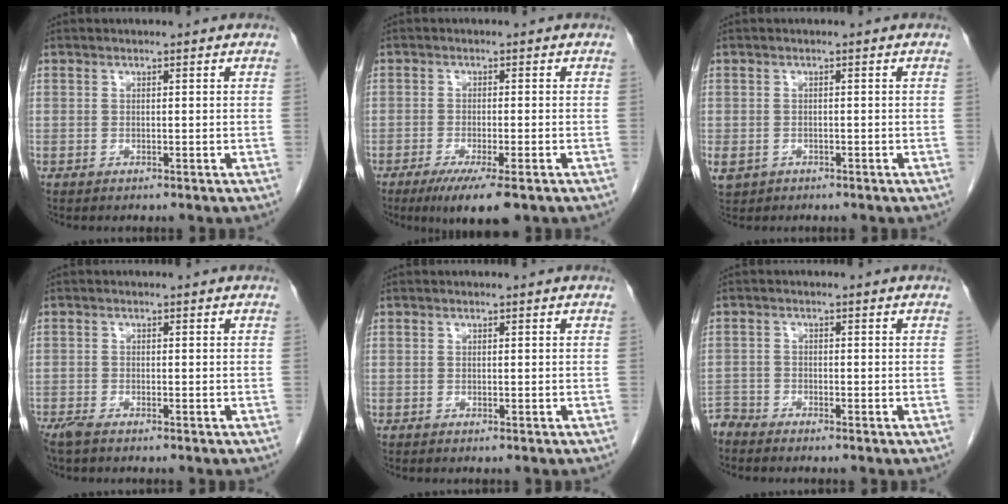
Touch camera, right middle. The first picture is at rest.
{"total": 6.3, "force": [-3.9, 1.0, 4.8], "torque": [-0.075, -0.015, -0.060]}
{"total": 4.0, "force": [-2.0, 3.2, 1.2], "torque": [-0.027, -0.002, -0.029]}
{"total": 2.1, "force": [-1.7, 0.3, 1.2], "torque": [-0.030, -0.007, -0.036]}
{"total": 0.0}
{"total": 2.4, "force": [-2.3, 0.0, -0.4], "torque": [0.017, -0.009, -0.045]}